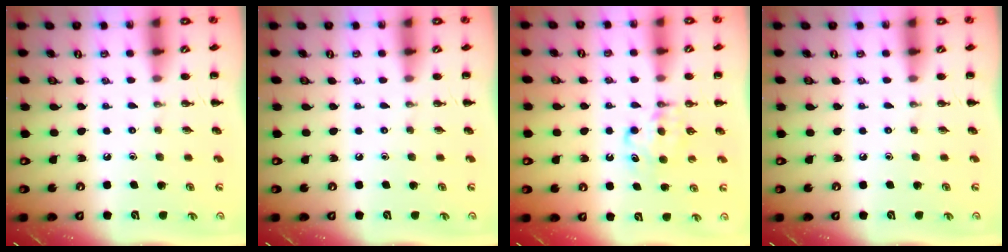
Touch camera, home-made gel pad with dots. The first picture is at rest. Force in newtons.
{"total": 0.0}
{"total": 5.5, "press": 5.3, "slide": 1.4}
{"total": 0.0}